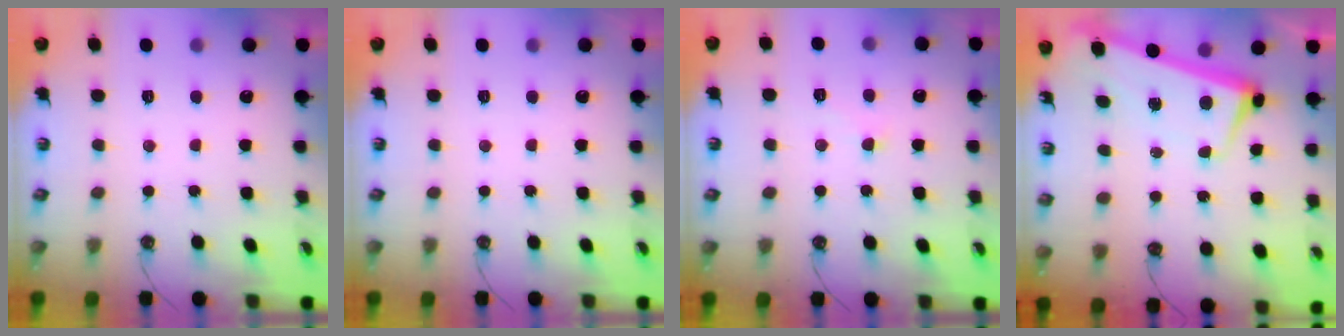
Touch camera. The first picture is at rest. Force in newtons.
{"total": 0.0}
{"total": 0.5, "press": 0.2, "slide": 0.5}
{"total": 1.3, "press": 0.2, "slide": 1.3}